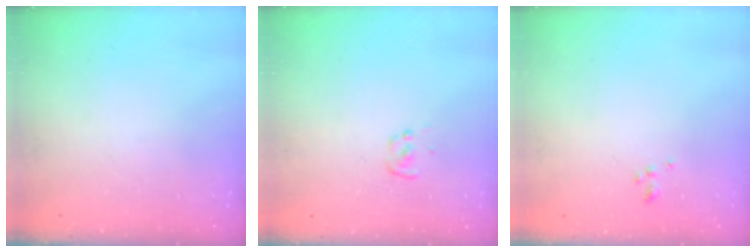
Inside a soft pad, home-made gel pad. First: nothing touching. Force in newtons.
{"total": 1.2, "press": 1.2, "slide": 0.3}
{"total": 0.9, "press": 0.8, "slide": 0.3}